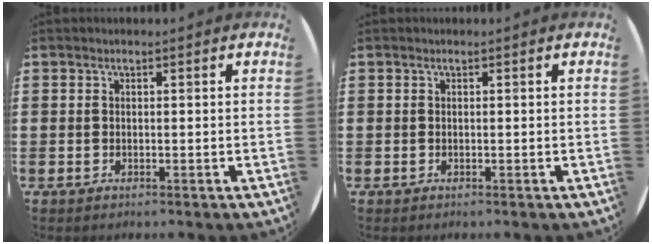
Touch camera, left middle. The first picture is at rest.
{"total": 0.0}